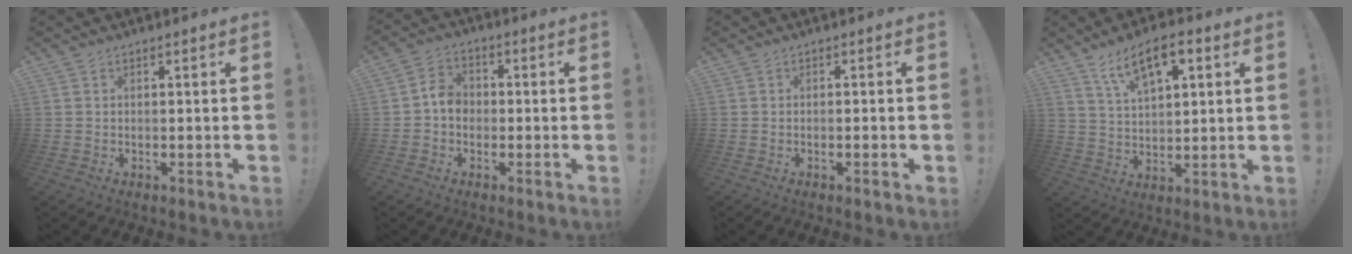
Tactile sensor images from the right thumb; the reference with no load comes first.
{"total": 6.4, "force": [-1.0, 5.2, 3.7], "torque": [-0.070, 0.019, -0.016]}
{"total": 1.0, "force": [-0.5, 0.0, 0.9], "torque": [-0.014, 0.001, -0.007]}
{"total": 11.0, "force": [5.8, 4.7, 8.0], "torque": [-0.130, -0.015, 0.103]}